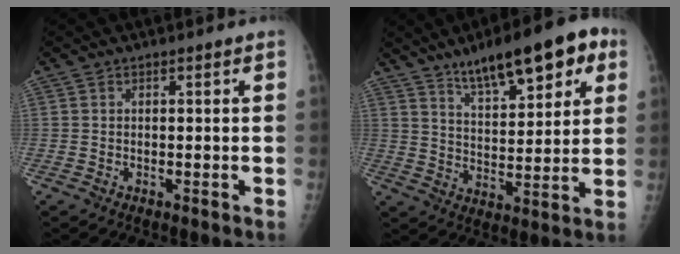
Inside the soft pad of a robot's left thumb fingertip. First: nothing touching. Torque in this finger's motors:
{"motor_torque": [0.52, 0.48, 0.38, -0.23, 0.08]}